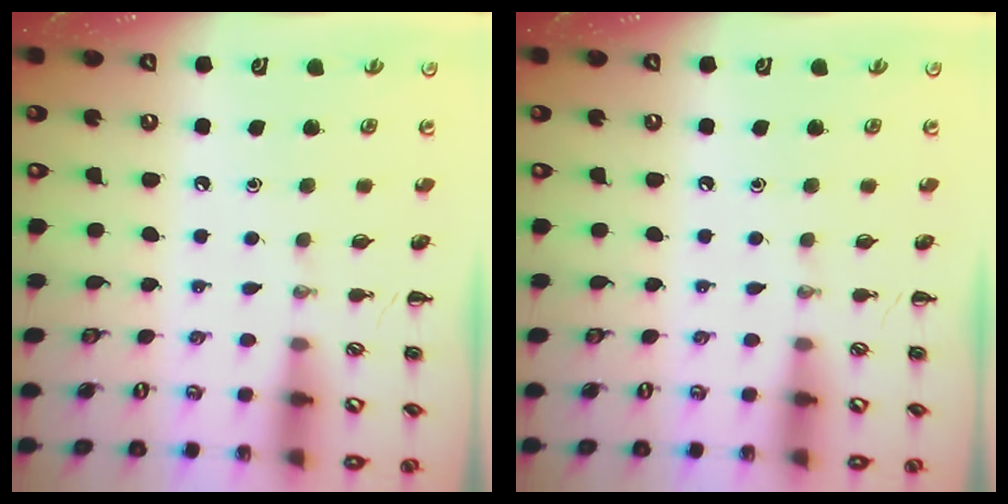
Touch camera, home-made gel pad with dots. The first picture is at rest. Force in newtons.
{"total": 0.0}